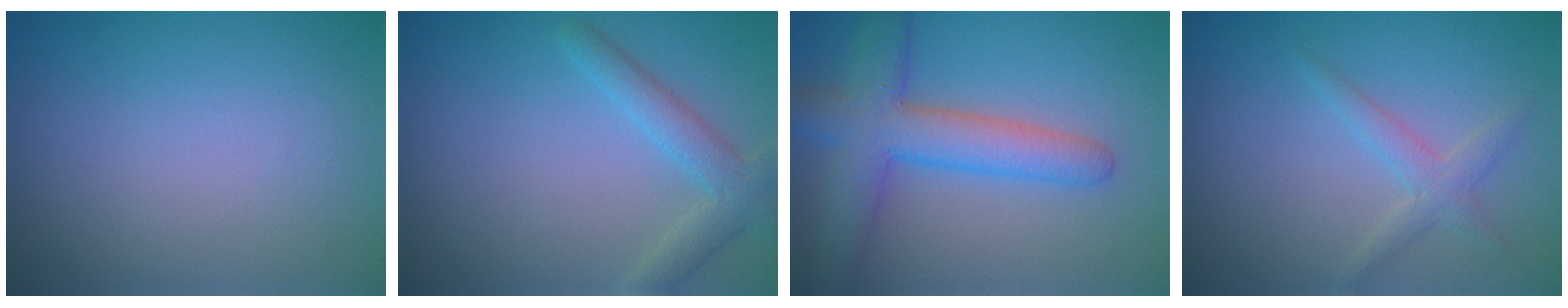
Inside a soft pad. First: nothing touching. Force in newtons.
{"total": 2.8, "press": 2.8, "slide": 0.0}
{"total": 6.4, "press": 6.4, "slide": 0.5}
{"total": 1.9, "press": 1.9, "slide": 0.1}